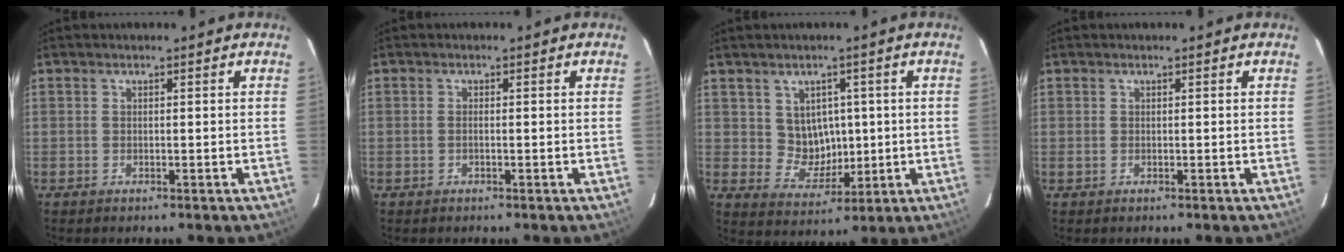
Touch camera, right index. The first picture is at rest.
{"total": 0.7, "force": [-0.2, 0.1, 0.7], "torque": [-0.015, 0.002, -0.005]}
{"total": 6.4, "force": [1.2, 5.9, 2.2], "torque": [-0.042, 0.006, 0.036]}
{"total": 0.6, "force": [0.0, 0.6, 0.0], "torque": [-0.001, 0.001, 0.000]}